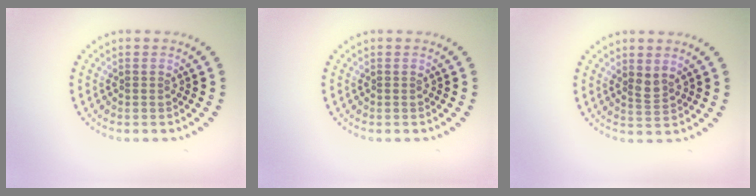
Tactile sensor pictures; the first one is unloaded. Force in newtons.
{"total": 0.0}
{"total": 1.4, "press": 1.1, "slide": 0.9}